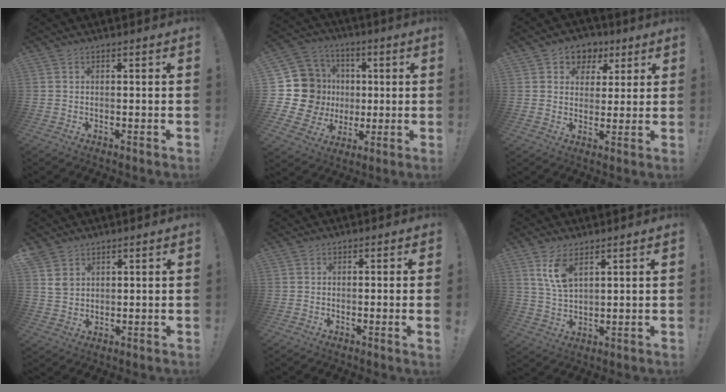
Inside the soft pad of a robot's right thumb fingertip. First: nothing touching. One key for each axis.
{"total": 20.0, "fx": 1.0, "fy": 17.5, "fz": 9.6, "tx": -0.200, "ty": -0.001, "tz": 0.061}
{"total": 6.9, "fx": 2.9, "fy": 6.1, "fz": 1.3, "tx": -0.008, "ty": -0.018, "tz": 0.057}
{"total": 5.2, "fx": 3.0, "fy": 3.9, "fz": 1.7, "tx": -0.027, "ty": -0.013, "tz": 0.061}
{"total": 2.0, "fx": -0.2, "fy": -0.6, "fz": 1.9, "tx": -0.024, "ty": -0.006, "tz": -0.008}
{"total": 7.9, "fx": 4.4, "fy": 3.6, "fz": 5.4, "tx": -0.095, "ty": -0.015, "tz": 0.081}